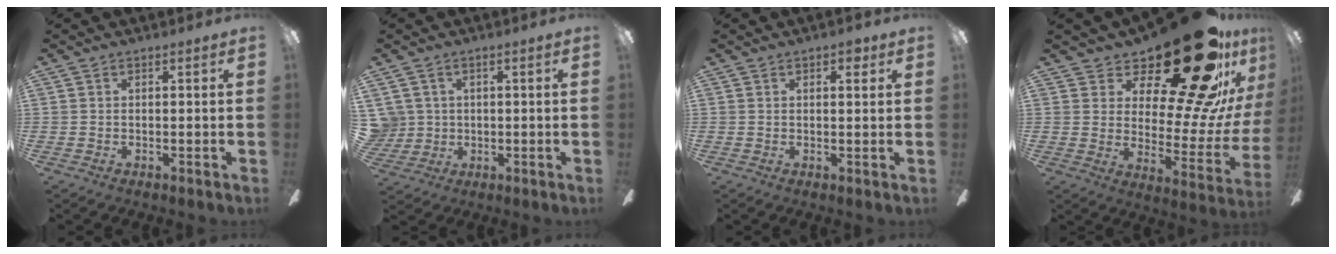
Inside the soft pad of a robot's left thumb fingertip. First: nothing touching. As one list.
[{"total": 5.1, "force": [1.4, 4.9, 0.4], "torque": [-0.032, 0.004, 0.027]}, {"total": 2.7, "force": [1.6, 1.0, 1.9], "torque": [-0.016, -0.005, 0.022]}, {"total": 29.8, "force": [20.5, 9.8, 19.3], "torque": [-0.264, -0.152, 0.348]}]